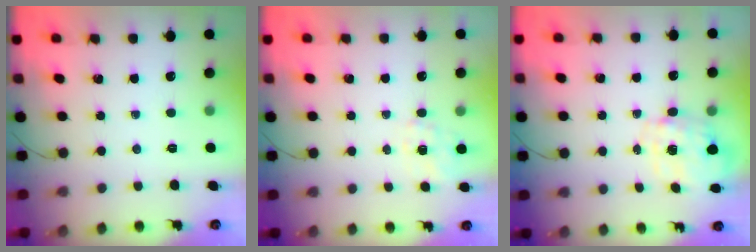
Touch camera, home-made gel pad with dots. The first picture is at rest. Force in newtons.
{"total": 4.1, "press": 3.9, "slide": 1.3}
{"total": 2.7, "press": 2.6, "slide": 0.8}